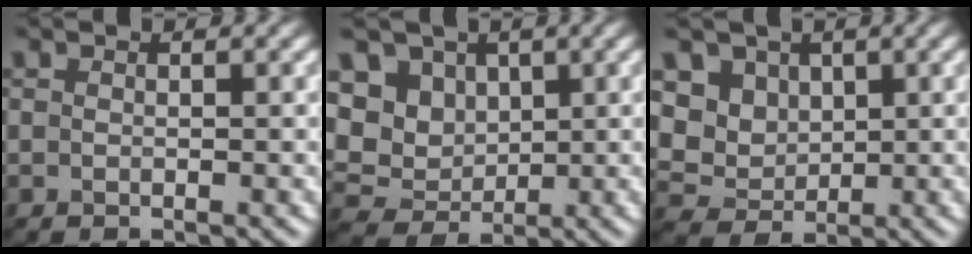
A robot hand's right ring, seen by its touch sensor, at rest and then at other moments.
{"total": 6.6, "force": [2.6, 5.6, 2.3], "torque": [-0.087, 0.017, 0.068]}
{"total": 4.0, "force": [2.0, 3.4, 0.8], "torque": [-0.058, 0.000, 0.068]}